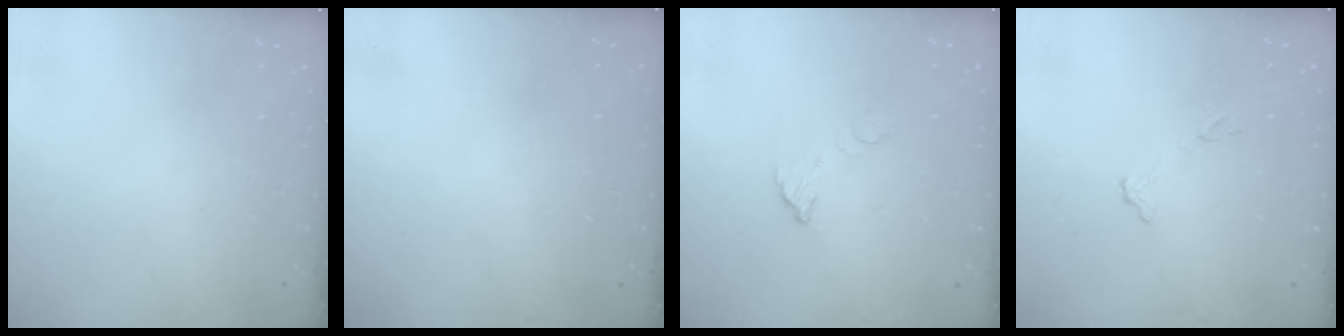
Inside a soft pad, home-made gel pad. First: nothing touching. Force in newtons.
{"total": 3.7, "press": 3.7, "slide": 0.0}
{"total": 3.5, "press": 3.5, "slide": 0.2}
{"total": 6.8, "press": 6.8, "slide": 0.4}